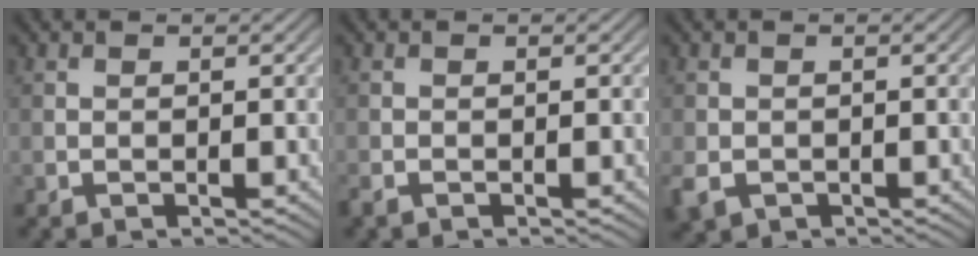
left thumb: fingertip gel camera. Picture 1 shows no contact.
{"total": 1.1, "force": [-0.9, 0.4, 0.4], "torque": [-0.011, -0.004, -0.020]}
{"total": 2.7, "force": [-1.1, 2.2, 1.2], "torque": [-0.036, -0.014, -0.025]}